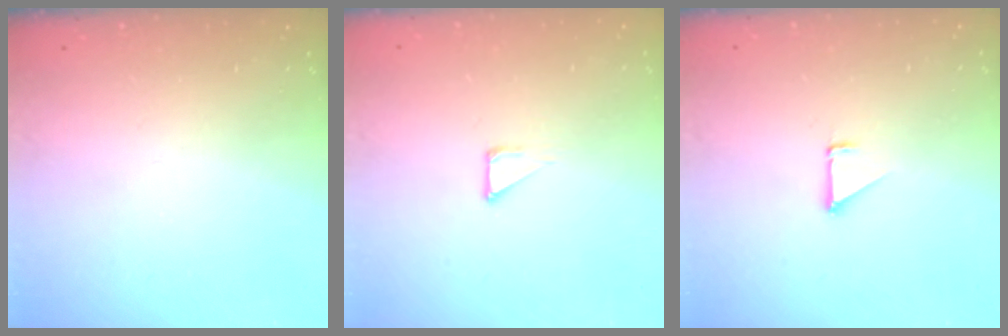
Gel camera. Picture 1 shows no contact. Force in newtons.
{"total": 2.1, "press": 2.1, "slide": 0.1}
{"total": 1.5, "press": 1.5, "slide": 0.1}